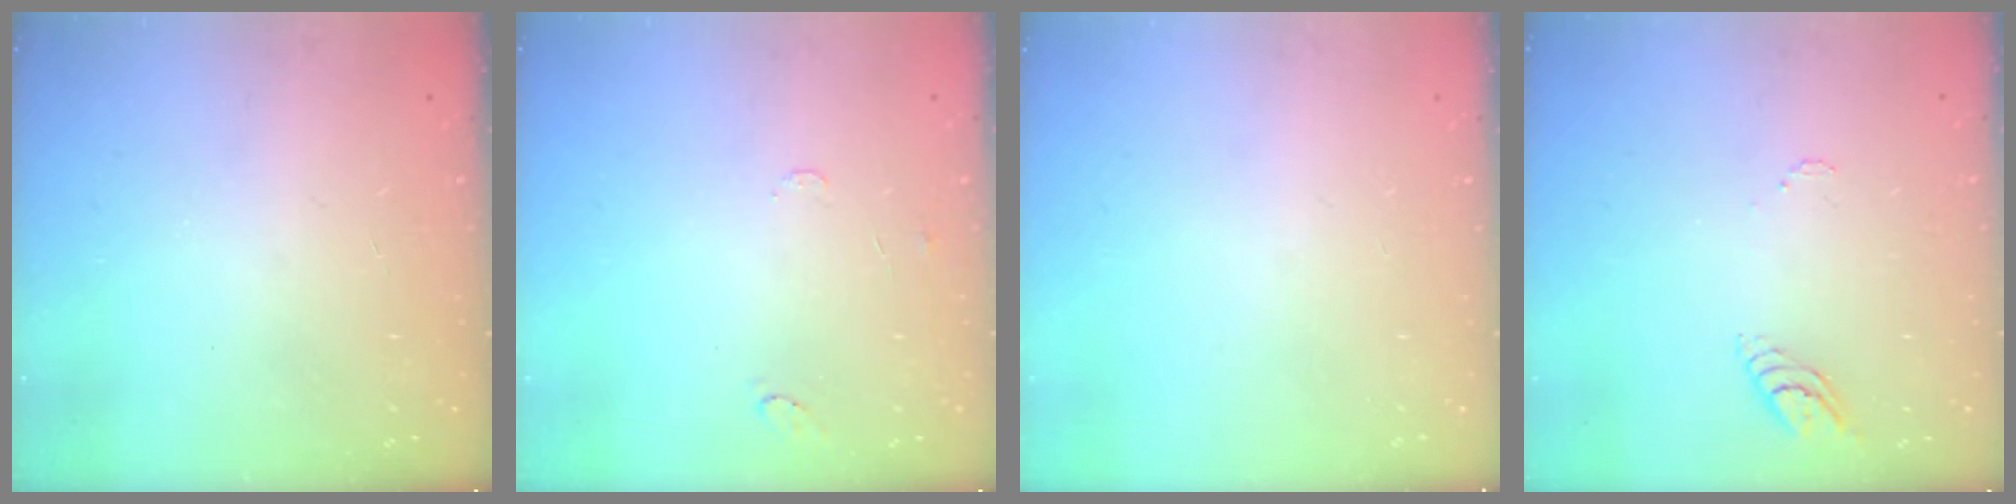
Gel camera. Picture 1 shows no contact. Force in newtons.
{"total": 5.0, "press": 5.0, "slide": 0.5}
{"total": 0.0}
{"total": 4.8, "press": 4.8, "slide": 0.4}